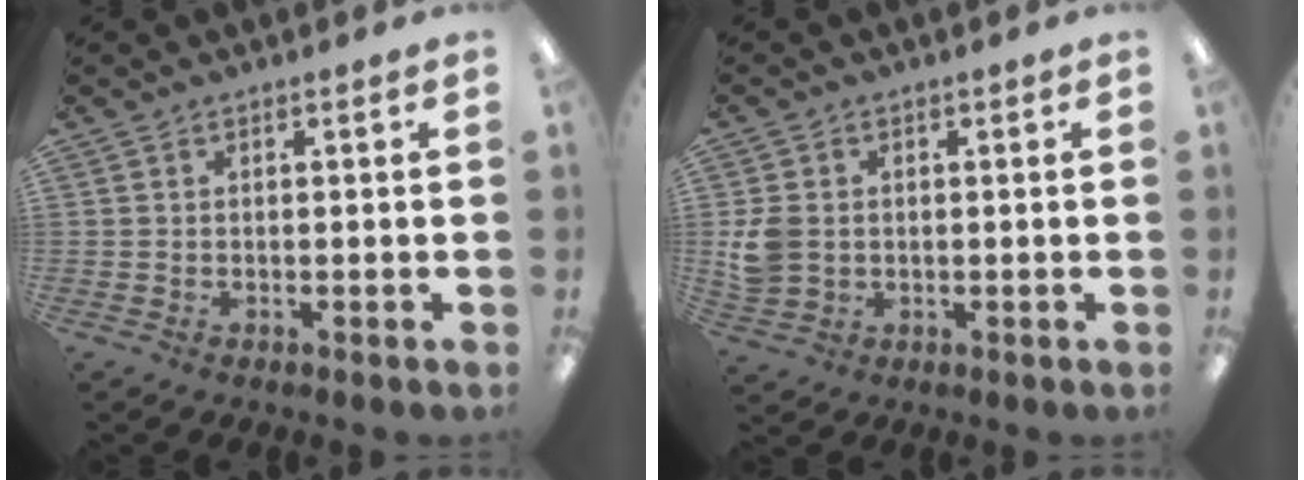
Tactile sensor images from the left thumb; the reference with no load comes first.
{"total": 6.0, "force": [0.5, 5.0, 3.1], "torque": [-0.065, 0.006, 0.012]}